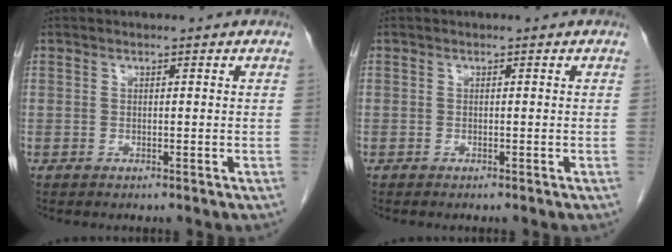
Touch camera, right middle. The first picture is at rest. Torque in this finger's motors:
{"motor_torque": [0.34, -0.69, -0.15, -0.21]}